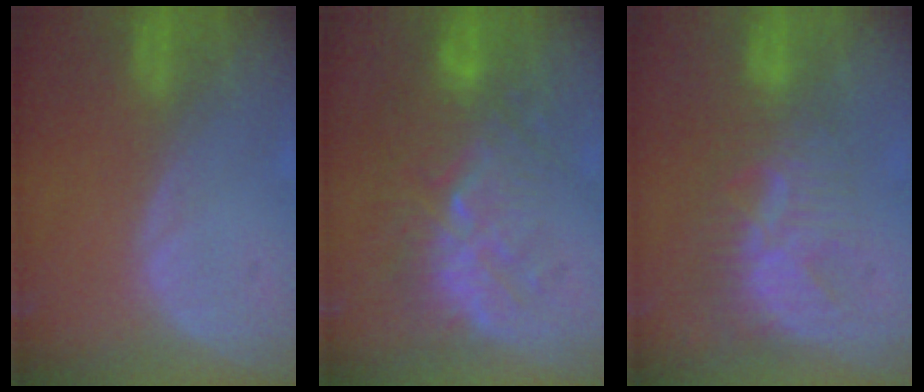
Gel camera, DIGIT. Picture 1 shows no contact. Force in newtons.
{"total": 10.1, "press": 9.4, "slide": 3.7}
{"total": 8.9, "press": 7.7, "slide": 4.6}